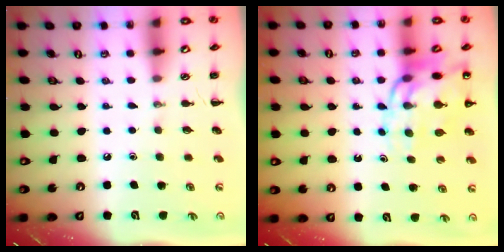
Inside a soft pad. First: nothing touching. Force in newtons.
{"total": 13.1, "press": 12.6, "slide": 3.5}